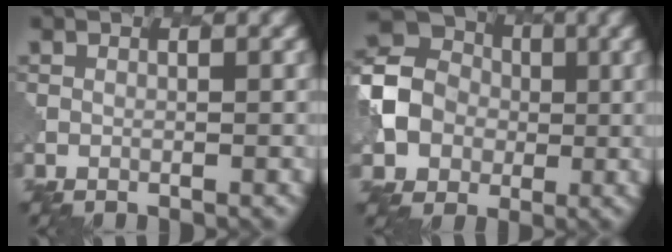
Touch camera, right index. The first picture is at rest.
{"total": 8.4, "force": [-0.3, 7.5, 3.7], "torque": [-0.089, 0.004, -0.028]}